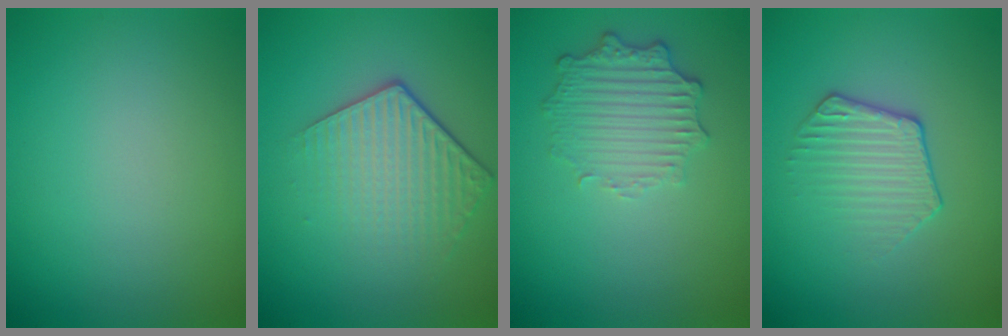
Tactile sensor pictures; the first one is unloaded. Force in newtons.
{"total": 4.4, "press": 3.1, "slide": 3.1}
{"total": 2.9, "press": 2.4, "slide": 1.6}
{"total": 2.3, "press": 1.8, "slide": 1.4}